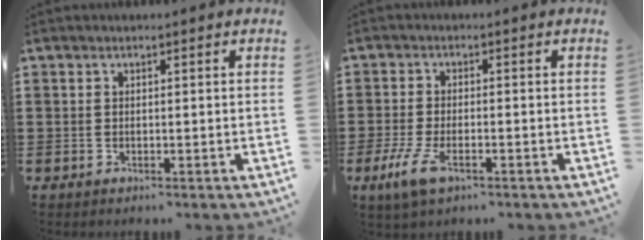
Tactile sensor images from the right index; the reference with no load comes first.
{"total": 4.3, "force": [-2.1, 1.5, 3.5], "torque": [-0.093, -0.012, -0.046]}